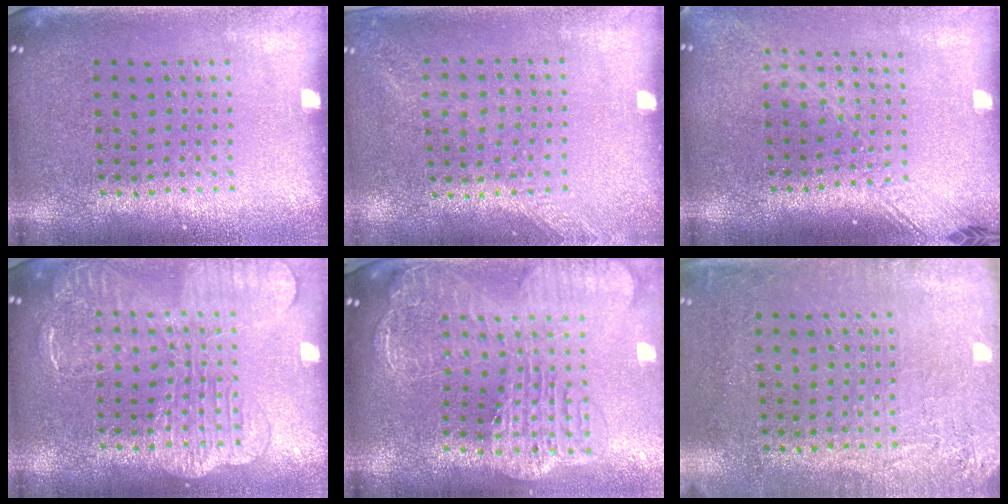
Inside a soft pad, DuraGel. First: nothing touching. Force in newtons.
{"total": 1.3, "press": 1.2, "slide": 0.5}
{"total": 1.8, "press": 1.5, "slide": 1.1}
{"total": 2.4, "press": 2.3, "slide": 0.5}
{"total": 3.4, "press": 2.7, "slide": 2.0}
{"total": 2.9, "press": 2.4, "slide": 1.6}